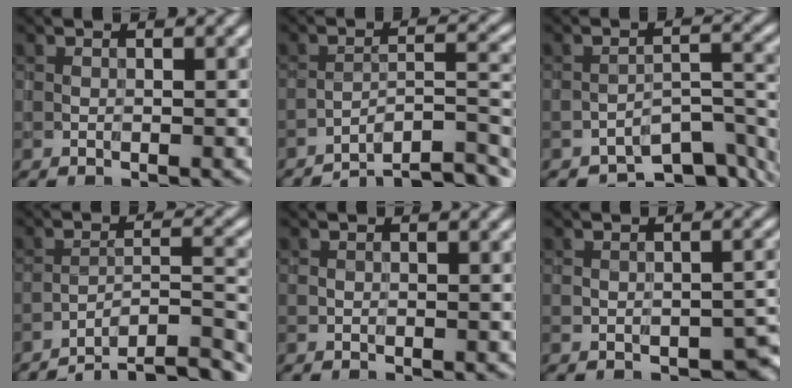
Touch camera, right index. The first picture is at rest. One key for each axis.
{"total": 8.5, "fx": -7.5, "fy": 1.5, "fz": 3.6, "tx": -0.043, "ty": 0.014, "tz": -0.115}
{"total": 6.2, "fx": -5.4, "fy": 2.0, "fz": 2.3, "tx": -0.020, "ty": 0.001, "tz": -0.082}
{"total": 10.0, "fx": -9.1, "fy": 2.0, "fz": 3.5, "tx": -0.037, "ty": 0.015, "tz": -0.125}
{"total": 0.0}
{"total": 3.0, "fx": -1.4, "fy": 2.0, "fz": 1.8, "tx": -0.015, "ty": -0.004, "tz": -0.014}